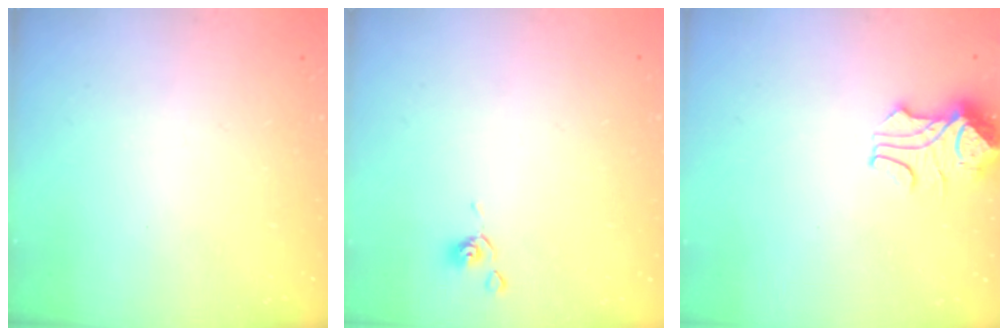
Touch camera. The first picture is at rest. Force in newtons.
{"total": 2.0, "press": 2.0, "slide": 0.4}
{"total": 3.8, "press": 3.6, "slide": 1.1}